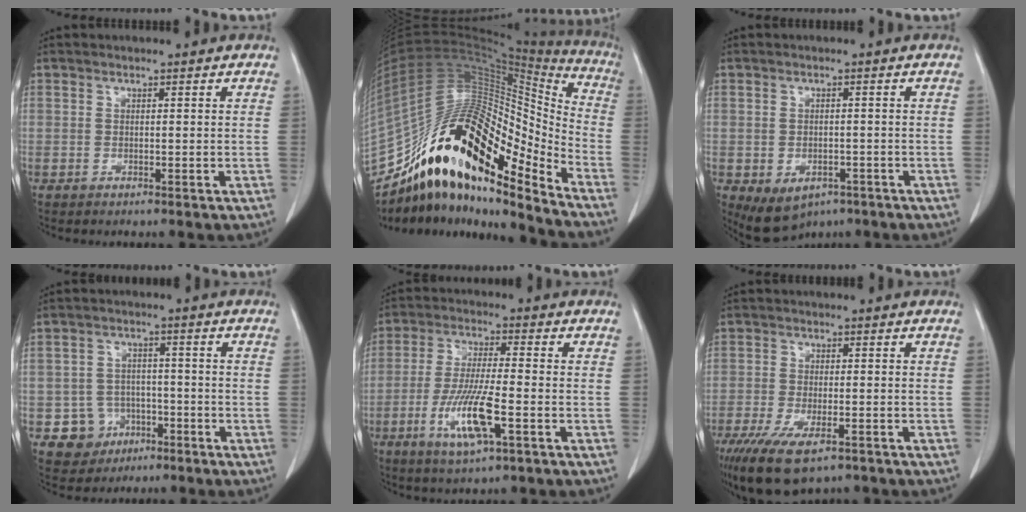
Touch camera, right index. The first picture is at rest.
{"total": 27.7, "force": [-18.7, 7.4, 19.1], "torque": [-0.359, 0.022, -0.317]}
{"total": 6.6, "force": [-3.6, 4.5, 3.2], "torque": [-0.051, 0.002, -0.039]}
{"total": 6.3, "force": [-2.6, 5.7, 0.8], "torque": [-0.008, 0.012, -0.033]}
{"total": 10.3, "force": [-3.7, 1.3, 9.5], "torque": [-0.188, -0.014, -0.067]}
{"total": 11.3, "force": [-7.4, 3.9, 7.6], "torque": [-0.137, -0.023, -0.116]}